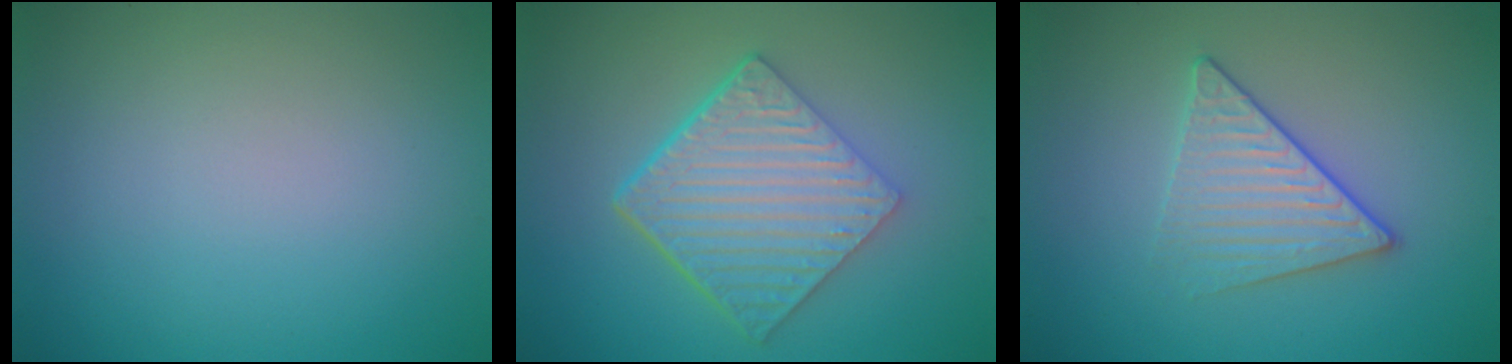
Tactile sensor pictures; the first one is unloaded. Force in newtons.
{"total": 7.1, "press": 4.7, "slide": 5.3}
{"total": 3.1, "press": 2.9, "slide": 1.2}